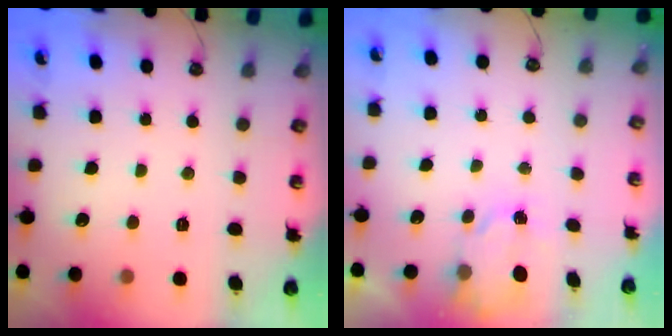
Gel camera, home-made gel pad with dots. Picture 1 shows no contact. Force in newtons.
{"total": 2.3, "press": 2.3, "slide": 0.2}